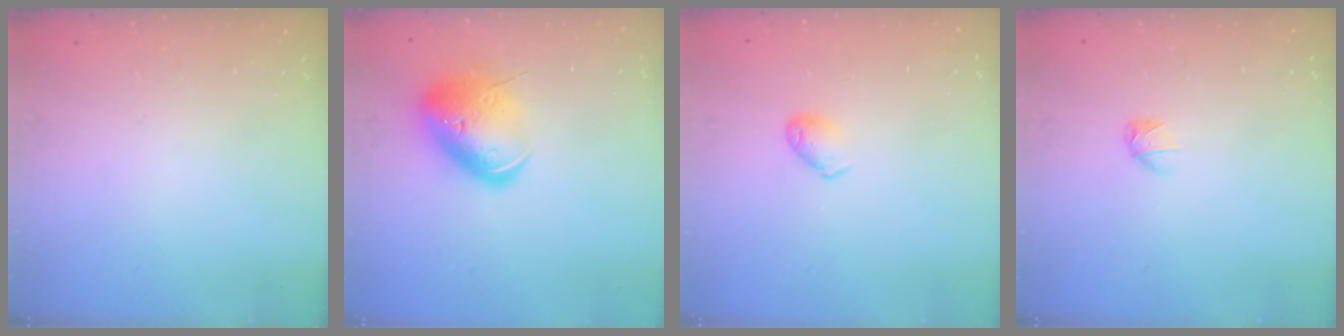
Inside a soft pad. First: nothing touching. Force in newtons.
{"total": 17.4, "press": 17.2, "slide": 2.9}
{"total": 4.8, "press": 4.7, "slide": 0.7}
{"total": 2.8, "press": 2.7, "slide": 0.5}